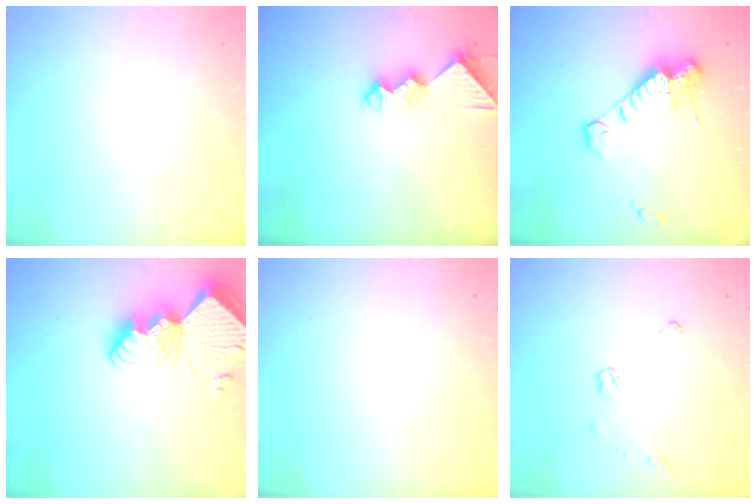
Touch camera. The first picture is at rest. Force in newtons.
{"total": 9.4, "press": 9.3, "slide": 0.7}
{"total": 14.1, "press": 14.0, "slide": 1.5}
{"total": 13.3, "press": 13.3, "slide": 1.2}
{"total": 0.0}
{"total": 5.2, "press": 5.1, "slide": 0.7}